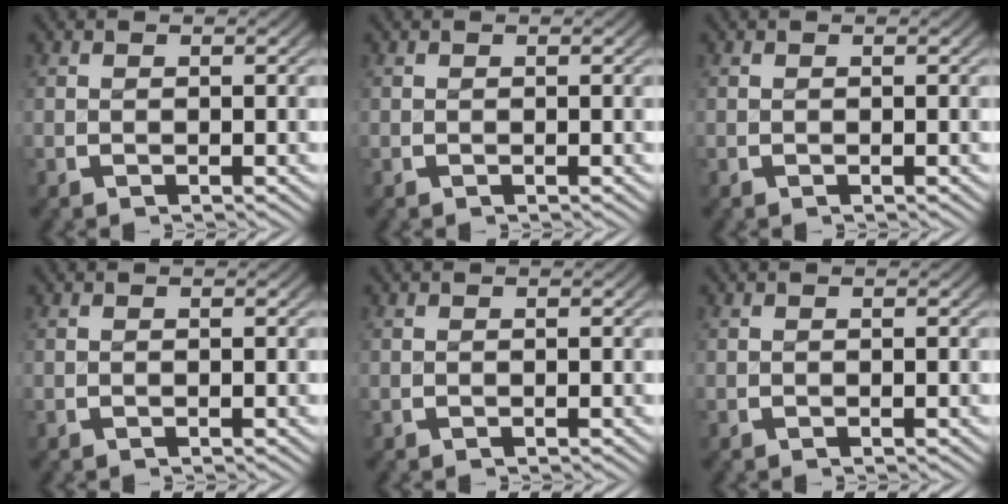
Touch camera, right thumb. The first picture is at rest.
{"total": 0.0}
{"total": 0.0}
{"total": 0.0}
{"total": 0.0}
{"total": 0.0}